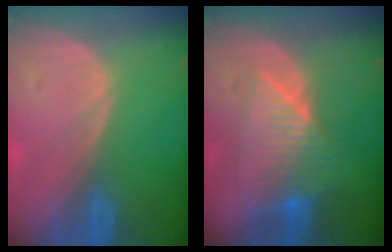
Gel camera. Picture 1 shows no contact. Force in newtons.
{"total": 7.8, "press": 7.4, "slide": 2.6}